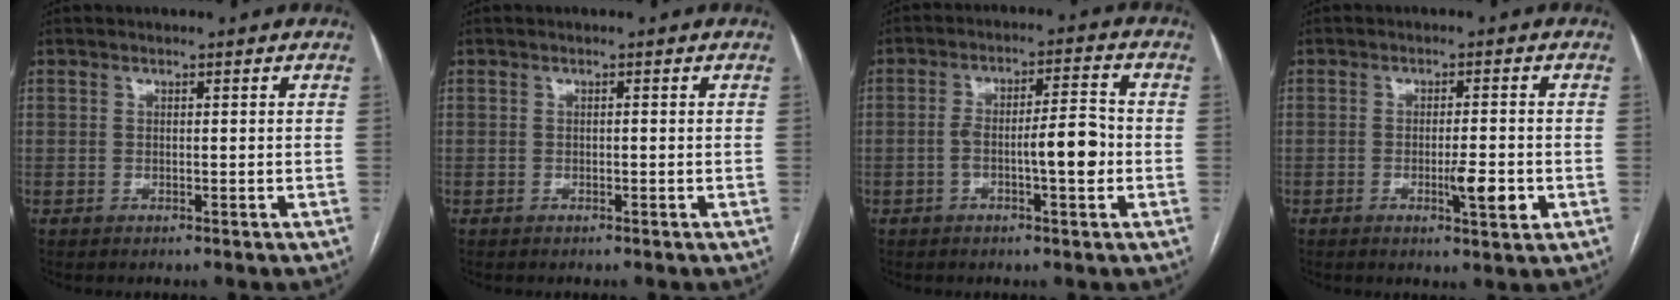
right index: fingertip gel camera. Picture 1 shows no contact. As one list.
[{"total": 0.0}, {"total": 7.3, "force": [-1.7, 1.3, 7.0], "torque": [-0.119, 0.019, -0.028]}, {"total": 4.8, "force": [-1.5, 0.7, 4.5], "torque": [-0.073, -0.005, -0.020]}]